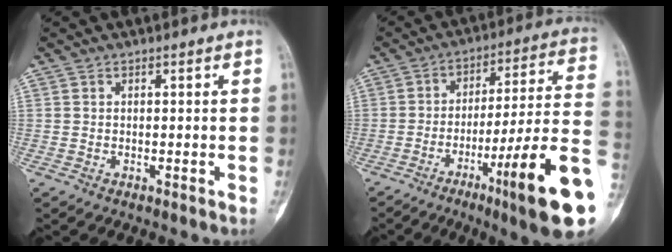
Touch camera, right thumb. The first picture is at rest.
{"total": 20.8, "force": [-8.0, 1.5, 19.2], "torque": [-0.256, 0.025, -0.121]}